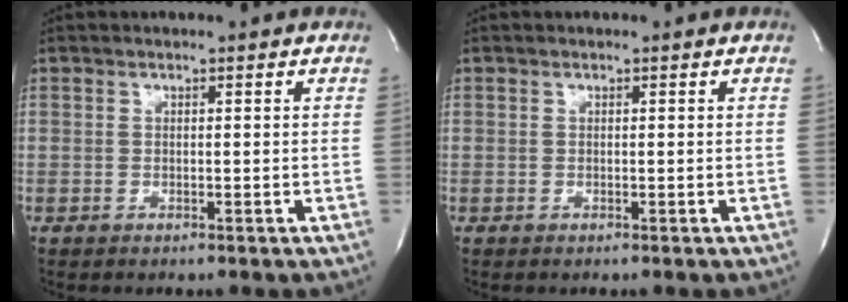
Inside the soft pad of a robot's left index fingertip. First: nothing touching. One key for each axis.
{"total": 0.0}